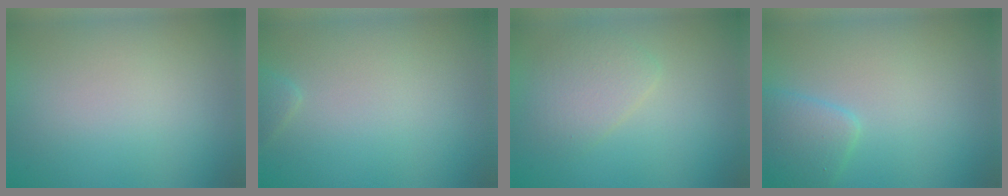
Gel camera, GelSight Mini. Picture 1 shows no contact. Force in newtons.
{"total": 0.7, "press": 0.7, "slide": 0.0}
{"total": 2.6, "press": 2.6, "slide": 0.0}
{"total": 2.6, "press": 2.6, "slide": 0.2}